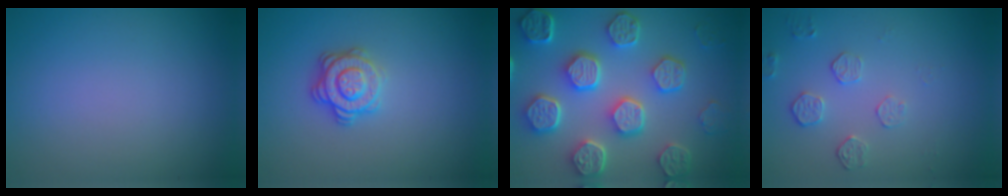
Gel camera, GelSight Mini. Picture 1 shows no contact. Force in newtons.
{"total": 2.9, "press": 2.8, "slide": 0.9}
{"total": 8.4, "press": 6.5, "slide": 5.3}
{"total": 1.8, "press": 1.2, "slide": 1.3}